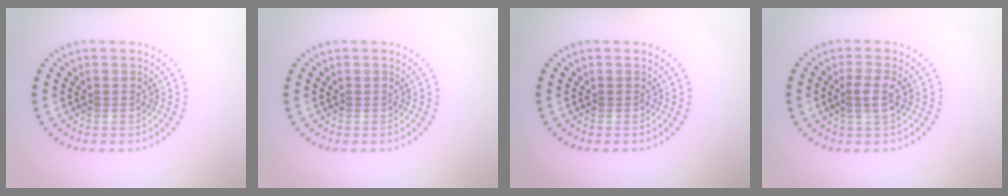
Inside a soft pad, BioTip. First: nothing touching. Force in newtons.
{"total": 0.0}
{"total": 0.0}
{"total": 1.7, "press": 1.5, "slide": 0.8}